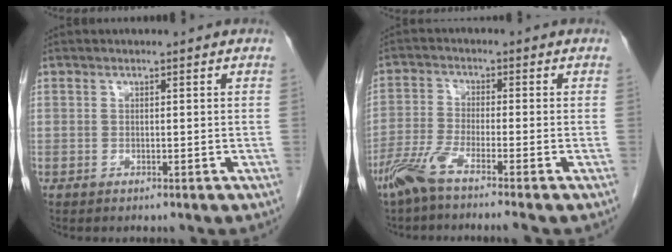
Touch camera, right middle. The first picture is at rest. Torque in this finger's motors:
{"motor_torque": [0.86, -0.63, 0.10, 0.10]}